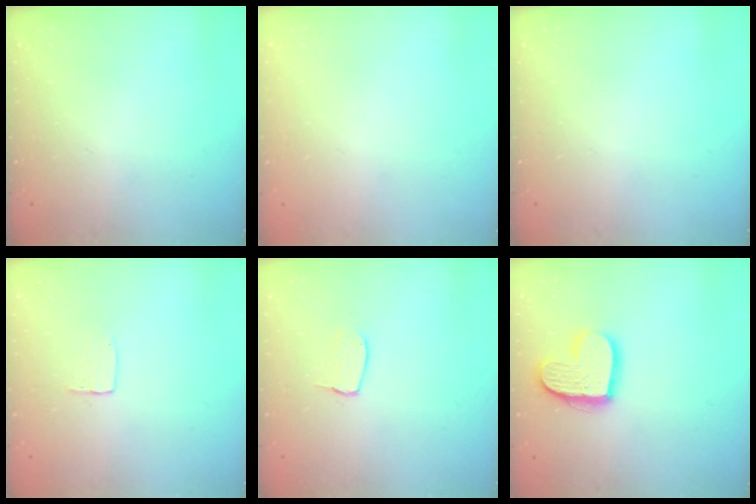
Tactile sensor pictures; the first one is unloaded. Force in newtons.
{"total": 0.0}
{"total": 0.0}
{"total": 3.9, "press": 3.9, "slide": 0.1}
{"total": 4.8, "press": 4.8, "slide": 0.3}
{"total": 14.1, "press": 14.0, "slide": 1.0}